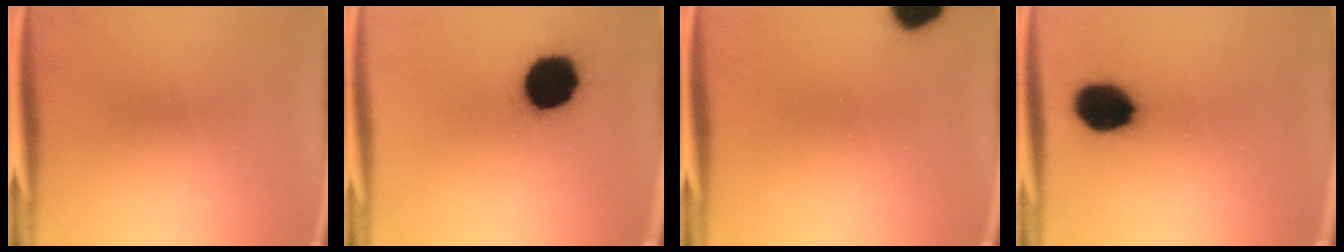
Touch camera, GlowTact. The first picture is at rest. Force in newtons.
{"total": 18.1}
{"total": 10.9}
{"total": 12.0}